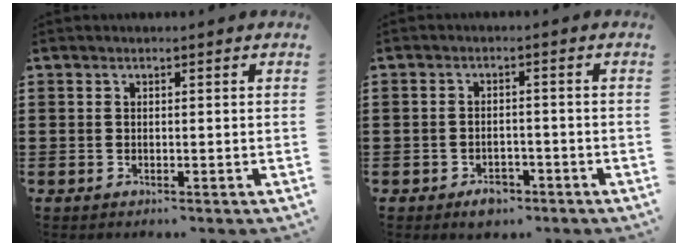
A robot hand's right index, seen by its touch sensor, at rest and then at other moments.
{"total": 2.5, "force": [-1.8, 1.4, 1.0], "torque": [-0.022, 0.002, -0.037]}